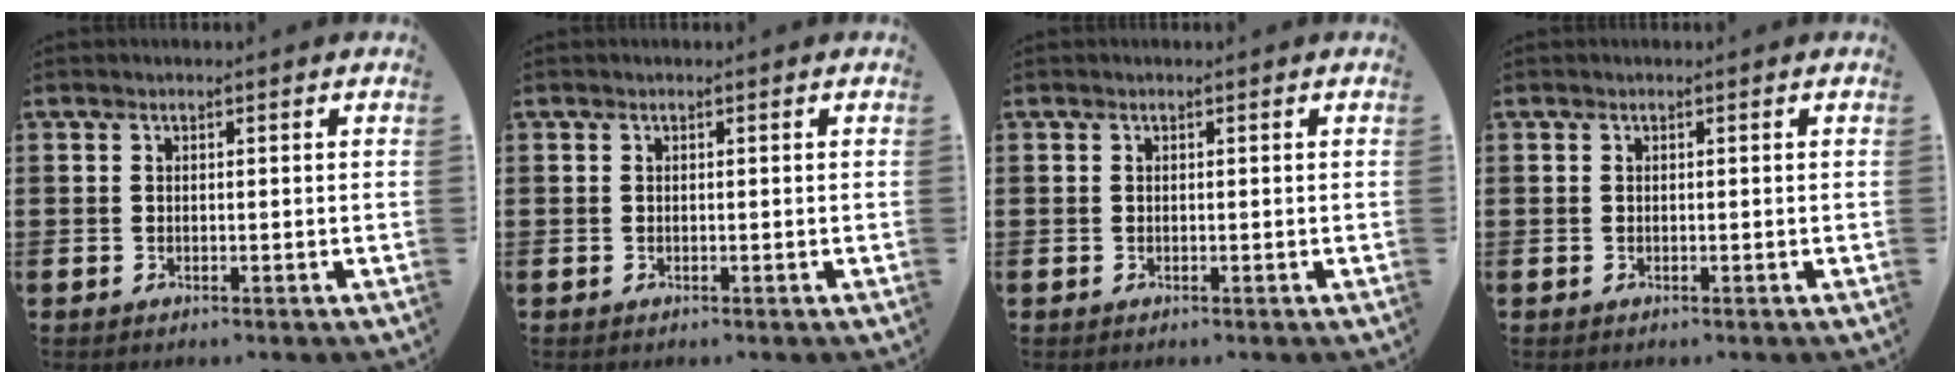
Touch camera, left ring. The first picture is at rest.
{"total": 0.0}
{"total": 0.0}
{"total": 0.0}